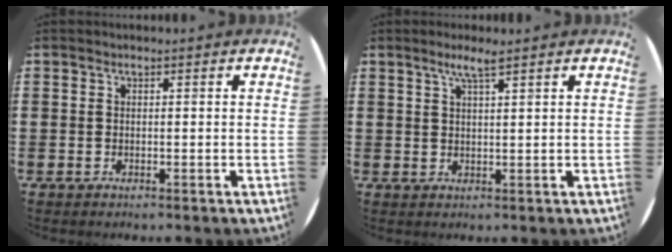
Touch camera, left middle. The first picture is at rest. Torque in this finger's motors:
{"motor_torque": [0.01, 0.02, 0.02, 0.03]}